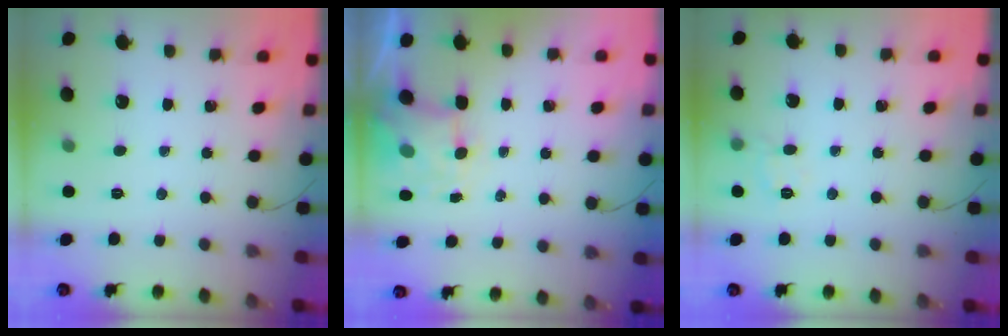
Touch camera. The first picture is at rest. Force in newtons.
{"total": 5.0, "press": 5.0, "slide": 0.5}
{"total": 6.1, "press": 6.0, "slide": 1.1}